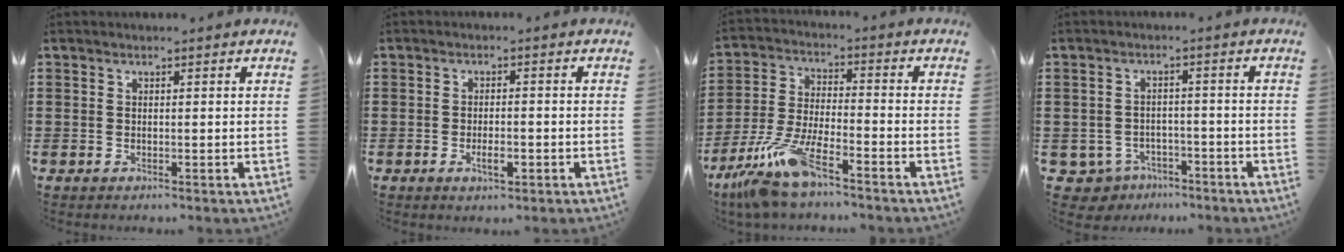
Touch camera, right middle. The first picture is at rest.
{"total": 2.8, "force": [-1.1, 1.0, 2.4], "torque": [-0.042, 0.003, -0.021]}
{"total": 10.5, "force": [-8.3, 1.3, 6.3], "torque": [-0.144, 0.000, -0.166]}
{"total": 3.3, "force": [-2.9, 1.5, 0.1], "torque": [-0.028, -0.002, -0.066]}